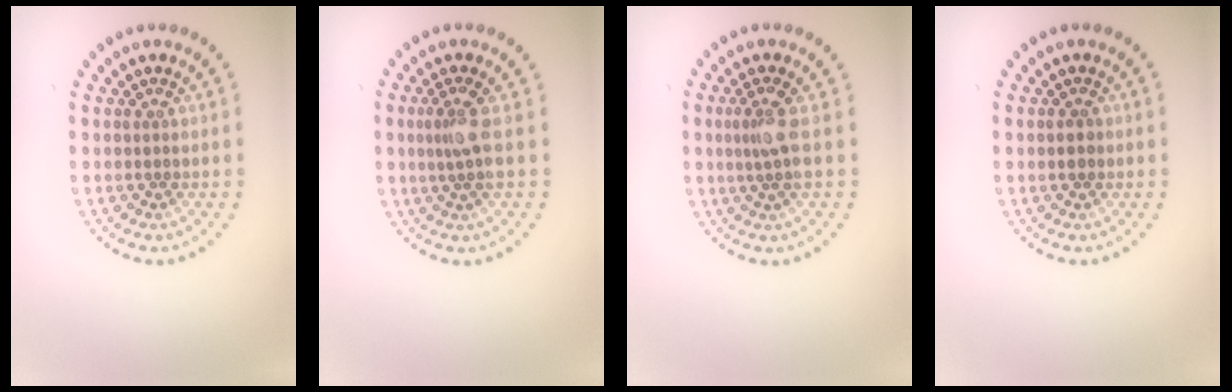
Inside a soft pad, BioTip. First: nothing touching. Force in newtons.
{"total": 2.2, "press": 1.6, "slide": 1.4}
{"total": 2.2, "press": 1.6, "slide": 1.4}
{"total": 1.3, "press": 1.2, "slide": 0.3}